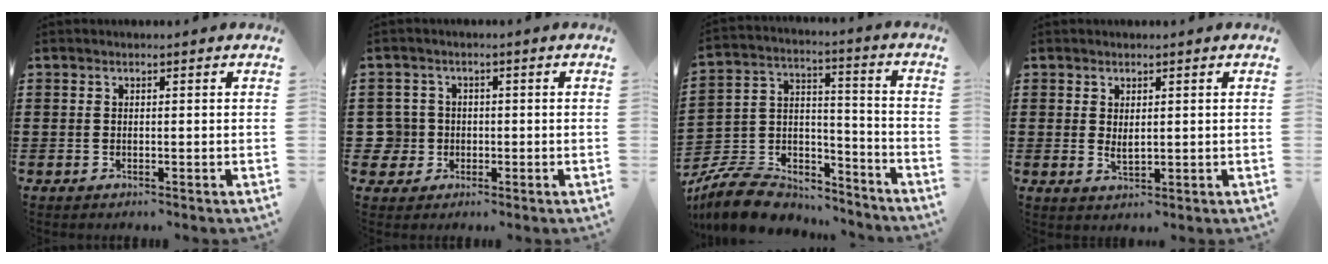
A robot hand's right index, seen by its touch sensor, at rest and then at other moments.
{"total": 3.7, "force": [-0.6, 3.6, 0.6], "torque": [-0.042, 0.004, -0.017]}
{"total": 9.5, "force": [-8.4, 3.8, 2.3], "torque": [-0.065, 0.022, -0.165]}
{"total": 1.7, "force": [0.6, 0.7, 1.4], "torque": [-0.028, 0.001, 0.010]}